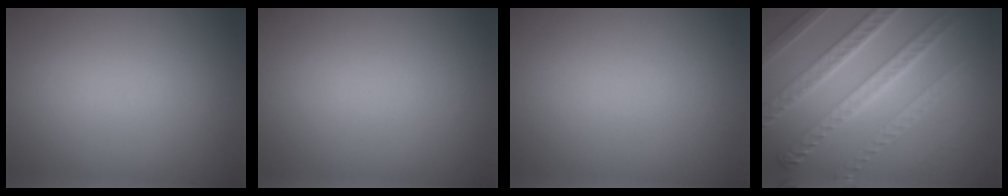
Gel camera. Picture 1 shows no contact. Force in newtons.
{"total": 0.0}
{"total": 0.0}
{"total": 6.2, "press": 5.6, "slide": 2.7}